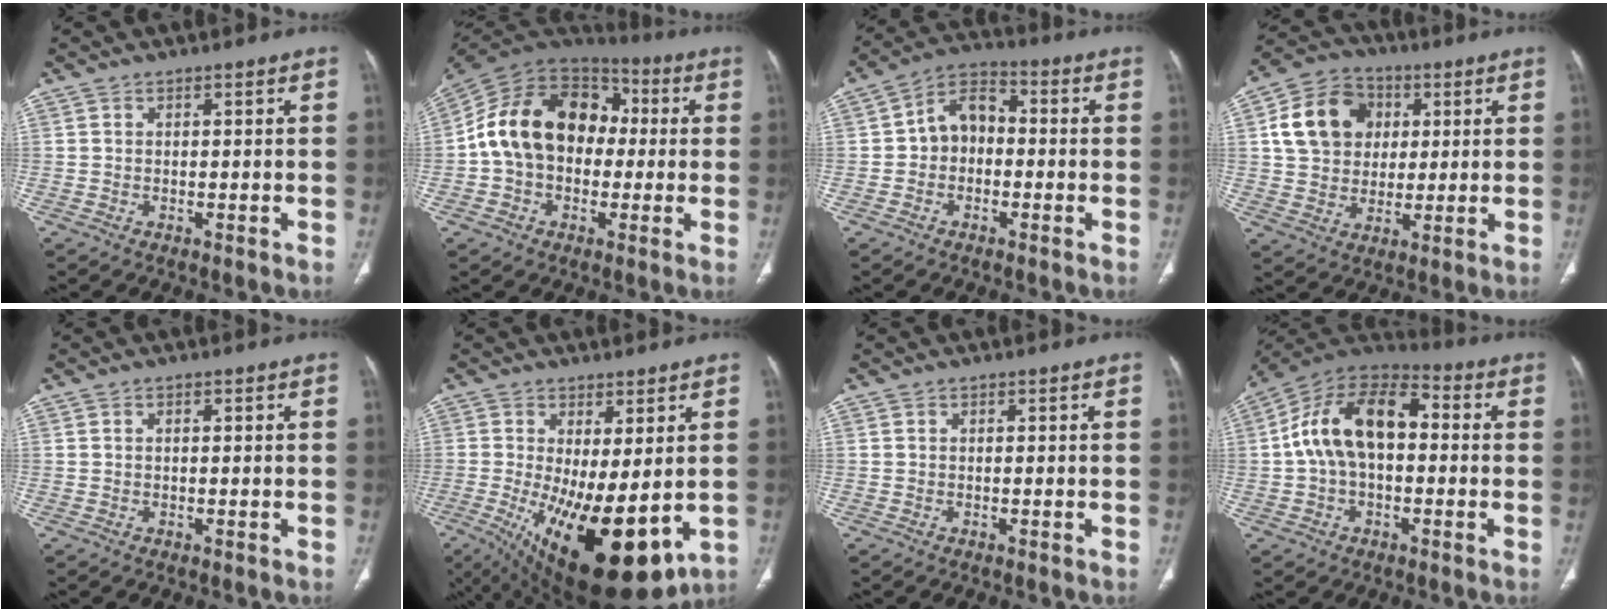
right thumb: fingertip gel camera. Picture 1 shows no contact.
{"total": 19.4, "force": [0.7, 14.2, 13.2], "torque": [-0.210, 0.045, 0.002]}
{"total": 7.8, "force": [-0.6, 5.9, 5.0], "torque": [-0.059, 0.031, -0.027]}
{"total": 13.9, "force": [3.3, 11.4, 7.3], "torque": [-0.110, 0.007, 0.055]}
{"total": 0.5, "force": [0.1, 0.2, 0.4], "torque": [-0.013, 0.004, 0.003]}
{"total": 18.7, "force": [-3.0, 7.5, 16.9], "torque": [-0.275, -0.030, -0.017]}
{"total": 0.0}
{"total": 16.3, "force": [0.9, 9.8, 12.9], "torque": [-0.217, 0.045, 0.004]}